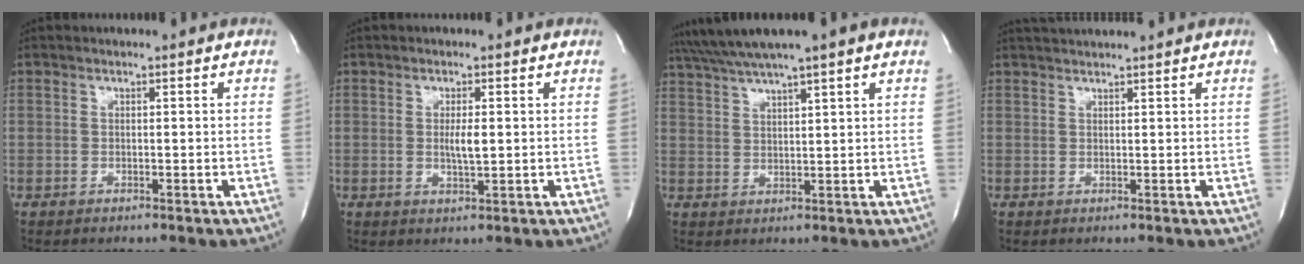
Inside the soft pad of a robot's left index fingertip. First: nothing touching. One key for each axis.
{"total": 2.7, "fx": 0.3, "fy": 0.4, "fz": 2.7, "tx": -0.051, "ty": -0.004, "tz": 0.006}
{"total": 8.3, "fx": 6.8, "fy": -1.1, "fz": 4.7, "tx": -0.086, "ty": 0.029, "tz": 0.110}
{"total": 4.5, "fx": 4.3, "fy": -0.5, "fz": 1.1, "tx": -0.015, "ty": 0.026, "tz": 0.066}